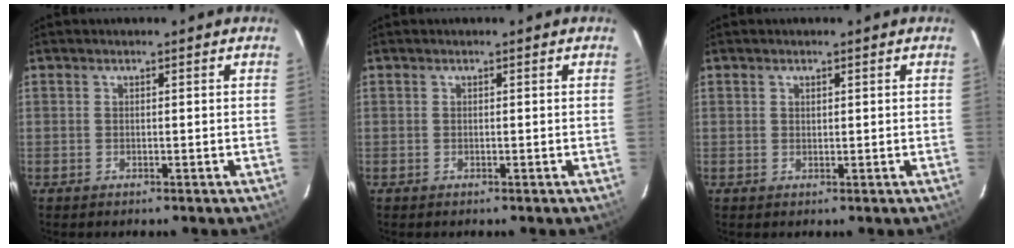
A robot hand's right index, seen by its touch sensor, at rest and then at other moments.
{"total": 0.0}
{"total": 0.7, "force": [0.4, 0.5, 0.2], "torque": [-0.003, 0.002, 0.009]}